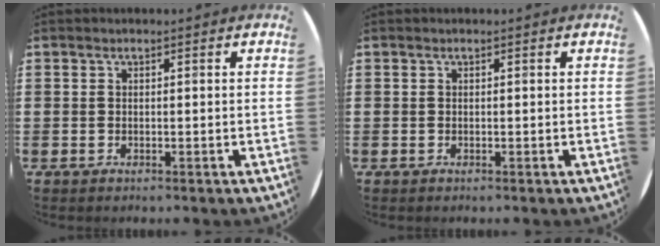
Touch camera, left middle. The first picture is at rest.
{"total": 0.0}